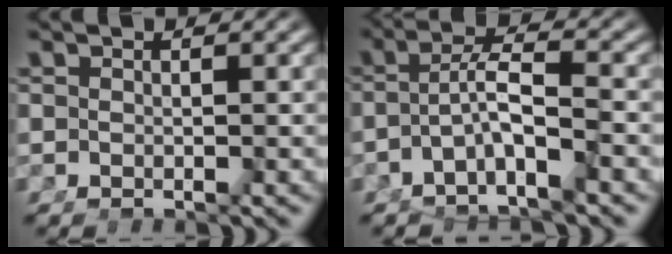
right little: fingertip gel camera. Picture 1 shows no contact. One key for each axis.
{"total": 4.1, "fx": -1.7, "fy": 1.5, "fz": 3.4, "tx": -0.055, "ty": -0.004, "tz": -0.025}